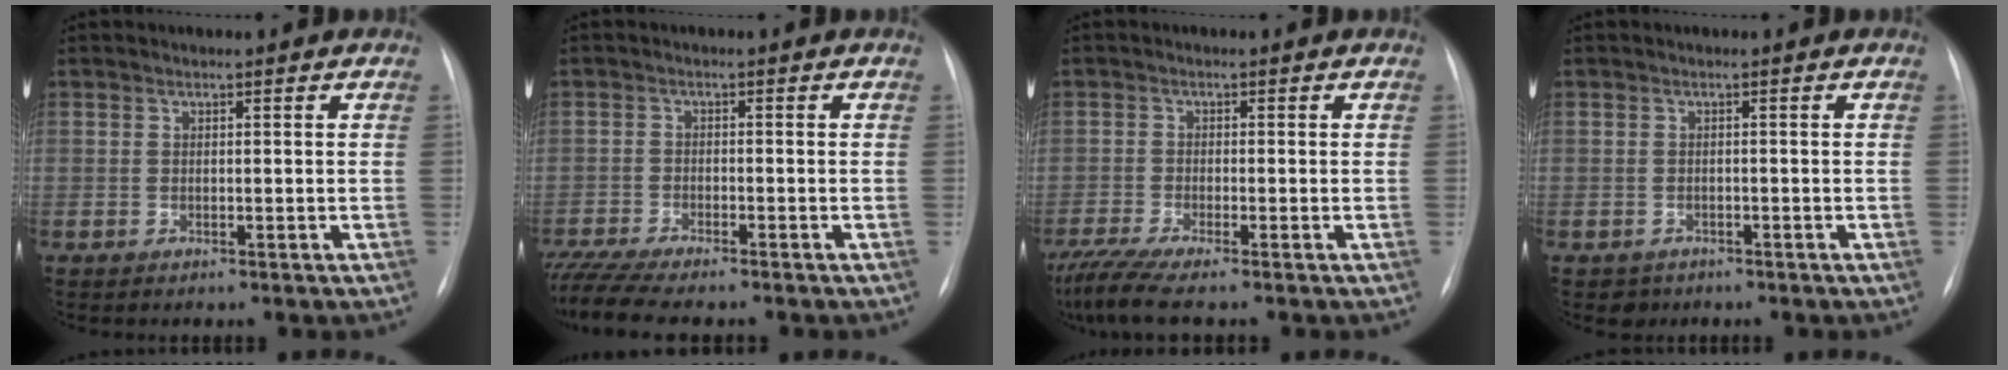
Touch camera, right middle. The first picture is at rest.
{"total": 9.0, "force": [-7.8, 0.7, 4.3], "torque": [-0.073, -0.013, -0.126]}
{"total": 5.8, "force": [-4.6, -0.4, 3.6], "torque": [-0.071, -0.019, -0.083]}
{"total": 1.7, "force": [-1.2, 1.3, -0.1], "torque": [-0.002, 0.004, -0.016]}